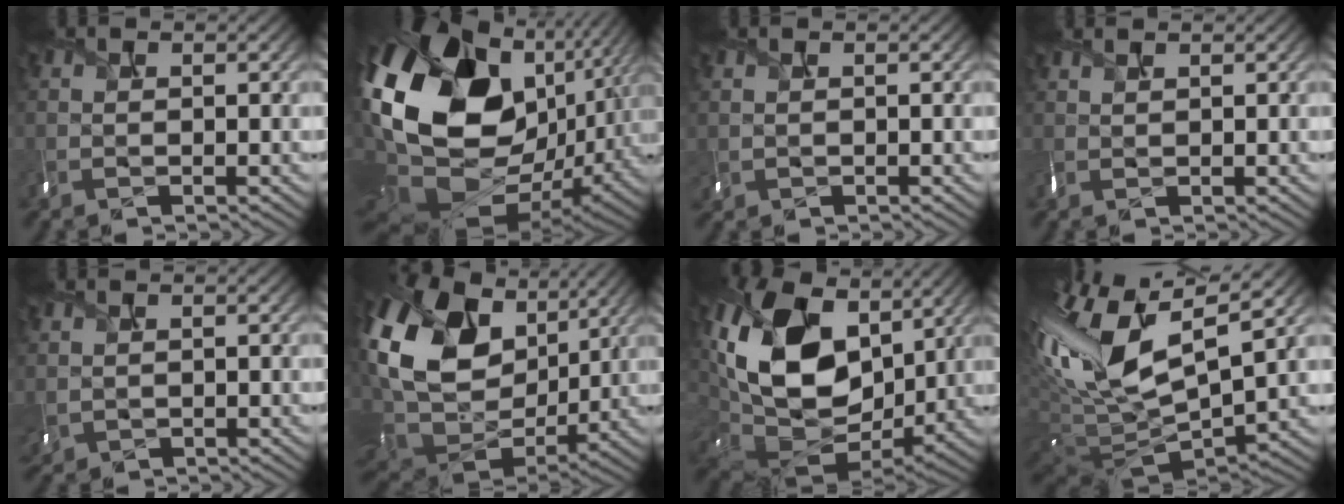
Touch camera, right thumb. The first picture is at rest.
{"total": 22.0, "force": [3.6, 14.2, 16.4], "torque": [-0.361, -0.023, 0.079]}
{"total": 0.9, "force": [0.2, 0.6, 0.6], "torque": [-0.017, -0.003, 0.012]}
{"total": 1.0, "force": [0.8, 0.2, 0.6], "torque": [-0.011, 0.002, 0.018]}
{"total": 2.2, "force": [0.2, 1.5, 1.6], "torque": [-0.048, -0.006, 0.015]}
{"total": 18.1, "force": [6.3, 12.9, 10.9], "torque": [-0.276, 0.006, 0.132]}
{"total": 17.4, "force": [4.8, 11.7, 12.0], "torque": [-0.268, -0.008, 0.105]}
{"total": 17.4, "force": [5.0, 7.4, 14.9], "torque": [-0.307, 0.005, 0.104]}